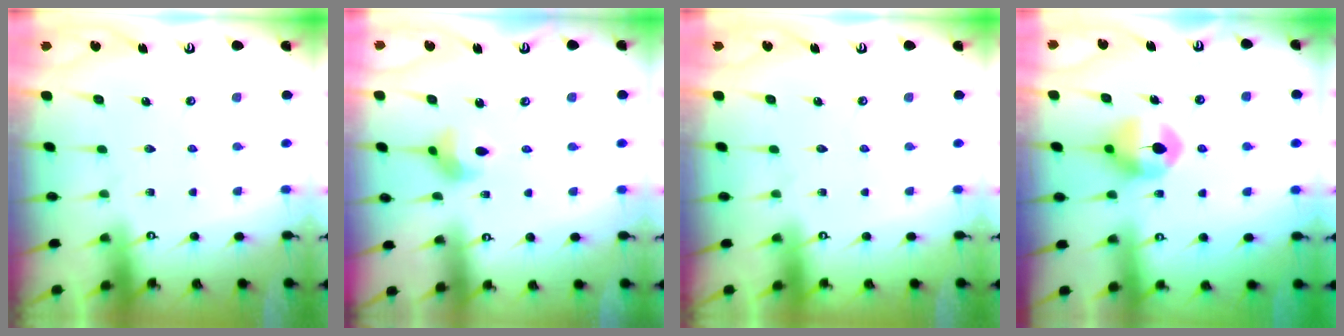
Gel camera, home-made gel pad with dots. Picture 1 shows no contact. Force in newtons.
{"total": 5.5, "press": 5.5, "slide": 0.7}
{"total": 0.0}
{"total": 8.9, "press": 8.9, "slide": 0.3}